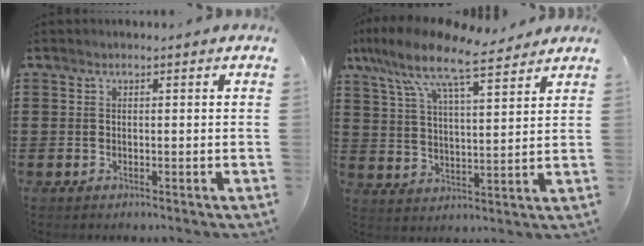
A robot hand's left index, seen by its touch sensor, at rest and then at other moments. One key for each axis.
{"total": 10.0, "fx": 8.1, "fy": 1.8, "fz": 5.6, "tx": -0.139, "ty": -0.034, "tz": 0.139}